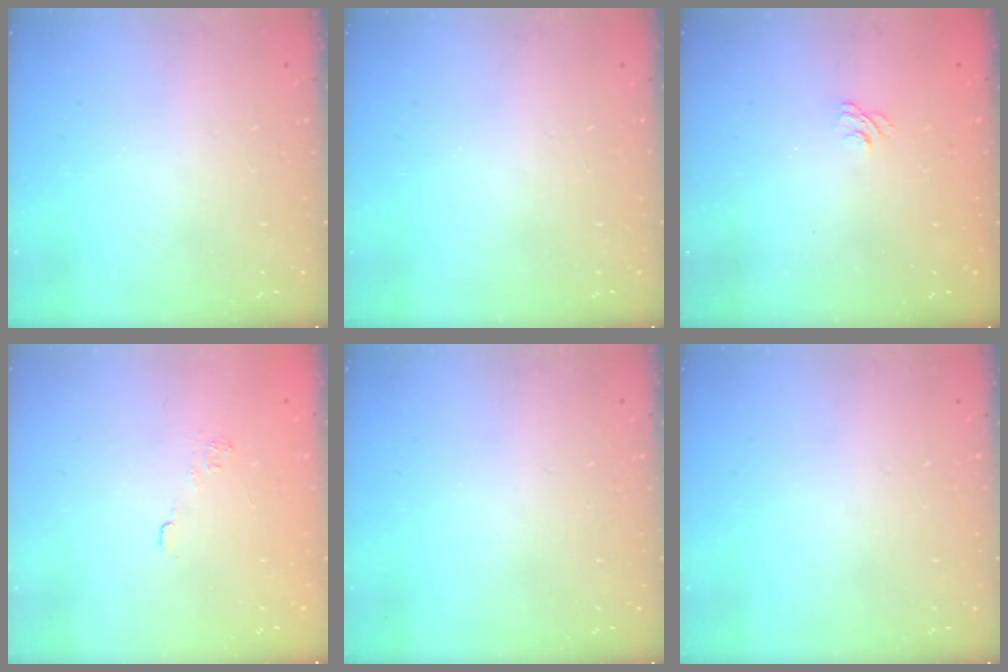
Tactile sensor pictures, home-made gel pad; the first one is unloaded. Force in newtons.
{"total": 0.0}
{"total": 1.6, "press": 1.0, "slide": 1.2}
{"total": 6.9, "press": 6.8, "slide": 1.2}
{"total": 0.0}
{"total": 0.0}